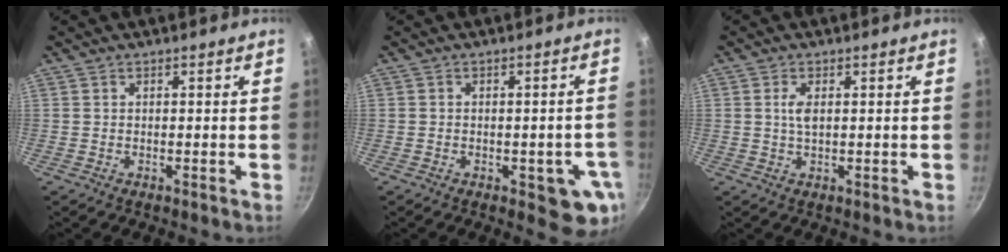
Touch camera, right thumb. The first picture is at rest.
{"total": 7.7, "force": [-2.3, 3.7, 6.3], "torque": [-0.040, 0.003, -0.028]}
{"total": 2.6, "force": [0.6, 1.2, 2.3], "torque": [-0.044, 0.000, 0.013]}